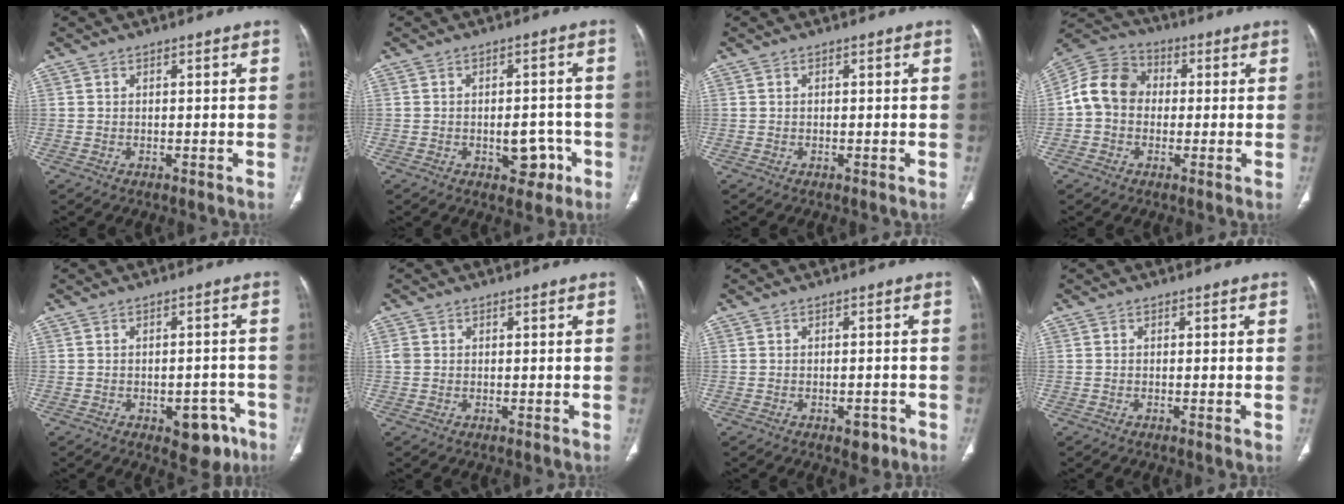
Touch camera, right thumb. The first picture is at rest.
{"total": 5.9, "force": [-2.3, 3.8, 3.9], "torque": [-0.025, 0.020, -0.023]}
{"total": 0.0}
{"total": 11.0, "force": [-0.1, 9.2, 6.0], "torque": [-0.098, 0.033, -0.015]}
{"total": 7.2, "force": [-3.8, 4.1, 4.6], "torque": [-0.030, 0.026, -0.040]}
{"total": 1.4, "force": [0.1, 1.2, 0.6], "torque": [-0.011, 0.003, 0.005]}
{"total": 3.0, "force": [-1.7, 1.6, 1.9], "torque": [-0.013, 0.007, -0.016]}
{"total": 0.7, "force": [-0.2, 0.1, 0.7], "torque": [-0.020, -0.004, -0.005]}